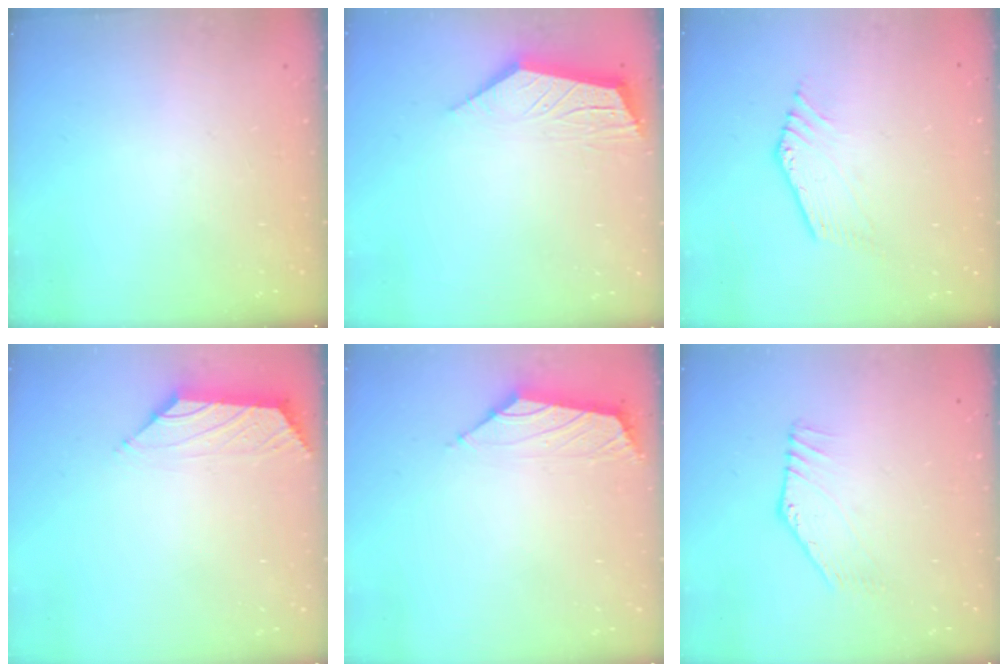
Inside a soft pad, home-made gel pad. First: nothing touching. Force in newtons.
{"total": 5.5, "press": 5.4, "slide": 0.4}
{"total": 2.7, "press": 2.6, "slide": 0.5}
{"total": 0.8, "press": 0.4, "slide": 0.6}
{"total": 1.6, "press": 1.5, "slide": 0.6}
{"total": 3.5, "press": 3.5, "slide": 0.2}